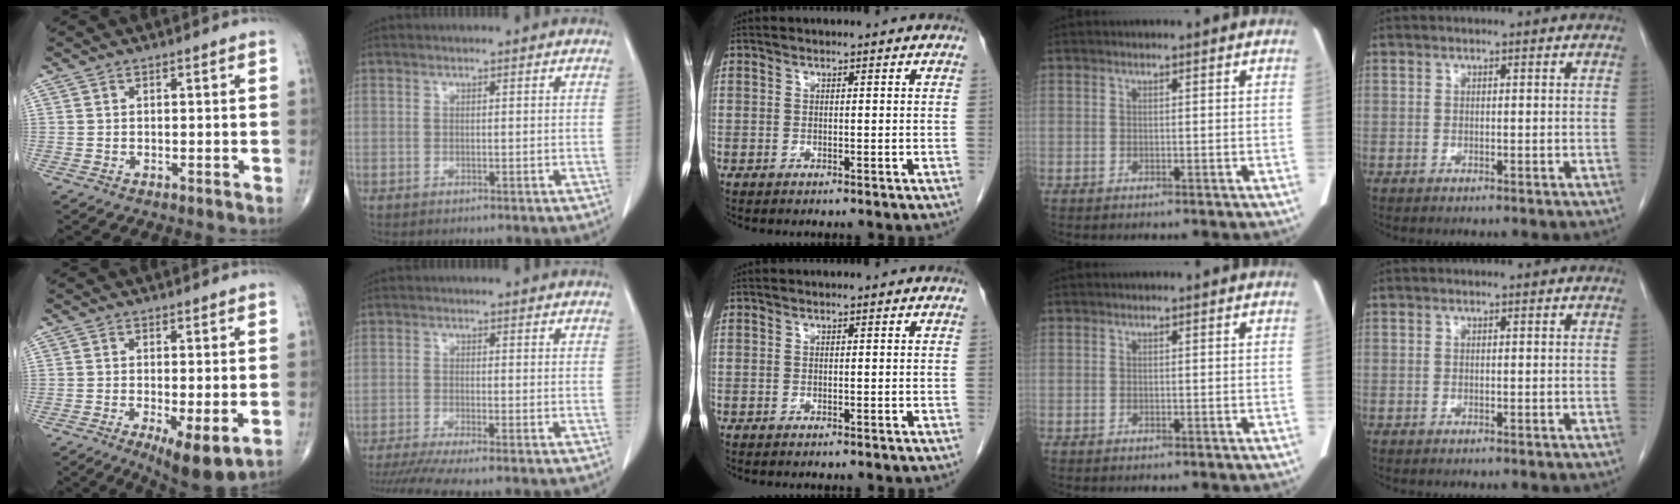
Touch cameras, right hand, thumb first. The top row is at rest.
{"thumb": {"total": 8.5, "force": [-2.5, 2.6, 7.7], "torque": [-0.120, -0.021, -0.036]}, "index": {"total": 7.3, "force": [-6.1, -0.5, 4.0], "torque": [-0.060, -0.016, -0.099]}}